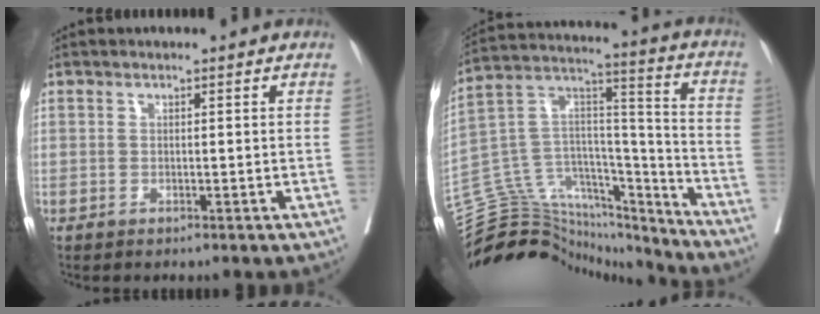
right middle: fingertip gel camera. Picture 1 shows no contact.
{"total": 25.5, "force": [-23.8, 6.4, 6.2], "torque": [-0.148, 0.033, -0.385]}